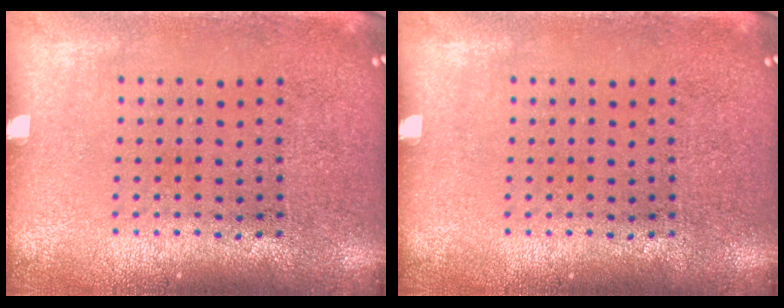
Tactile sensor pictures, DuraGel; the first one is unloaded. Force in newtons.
{"total": 0.0}